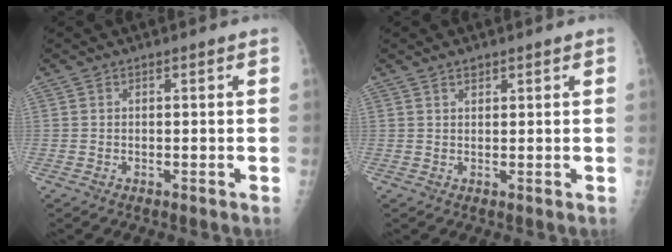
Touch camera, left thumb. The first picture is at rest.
{"total": 1.4, "force": [1.2, 0.6, 0.5], "torque": [0.001, -0.006, 0.017]}